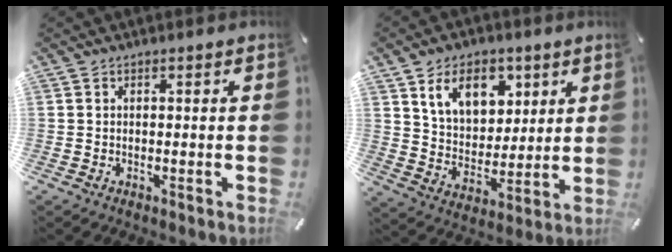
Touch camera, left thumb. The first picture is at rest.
{"total": 11.7, "force": [6.5, 8.3, 5.1], "torque": [-0.088, -0.021, 0.121]}